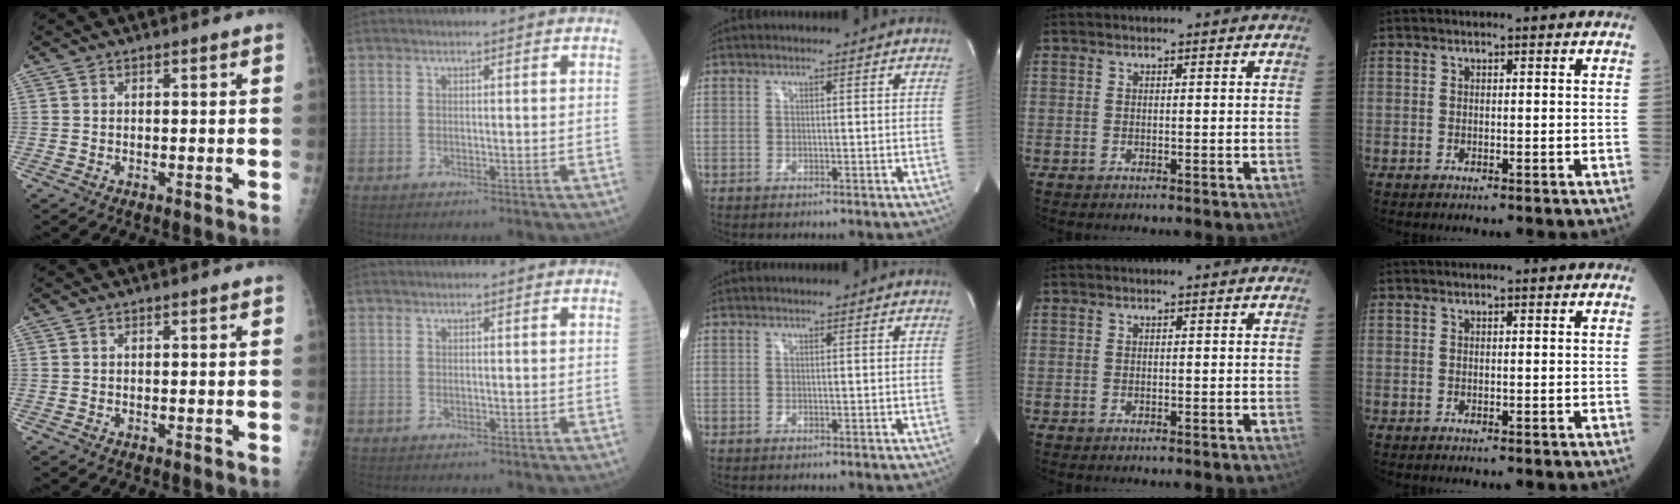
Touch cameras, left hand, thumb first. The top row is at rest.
{}